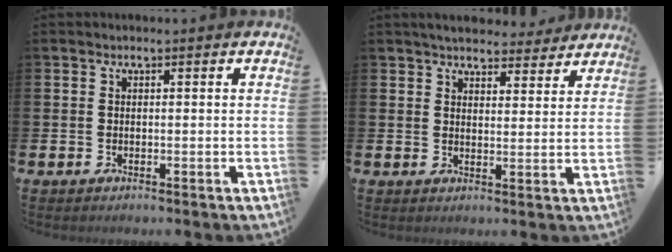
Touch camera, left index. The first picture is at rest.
{"total": 4.9, "force": [4.7, 1.1, 0.7], "torque": [-0.019, -0.024, 0.083]}